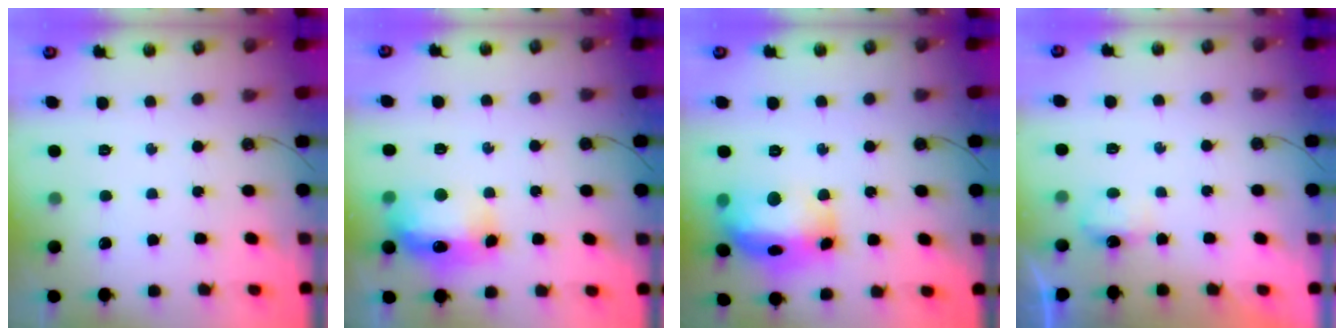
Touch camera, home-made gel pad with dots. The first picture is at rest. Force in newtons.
{"total": 13.6, "press": 13.5, "slide": 1.5}
{"total": 18.9, "press": 18.8, "slide": 1.6}
{"total": 3.4, "press": 3.3, "slide": 0.6}